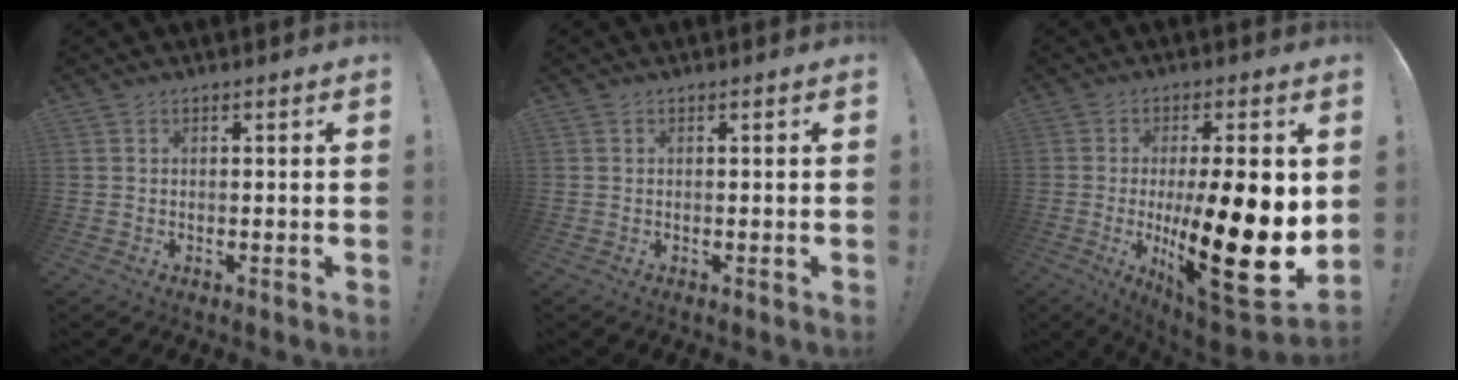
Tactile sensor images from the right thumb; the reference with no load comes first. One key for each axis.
{"total": 0.0}
{"total": 23.7, "fx": -1.6, "fy": 5.2, "fz": 23.0, "tx": -0.368, "ty": -0.020, "tz": -0.017}